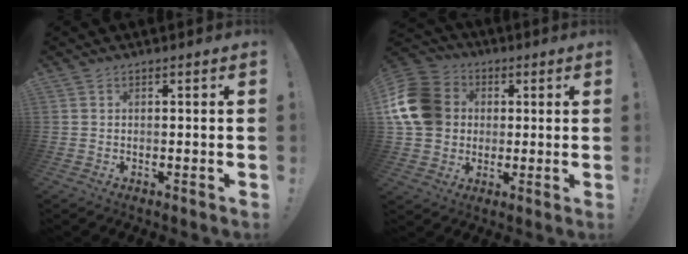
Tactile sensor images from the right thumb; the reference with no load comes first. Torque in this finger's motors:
{"motor_torque": [1.04, 1.58, 0.11, 0.10, 0.30]}